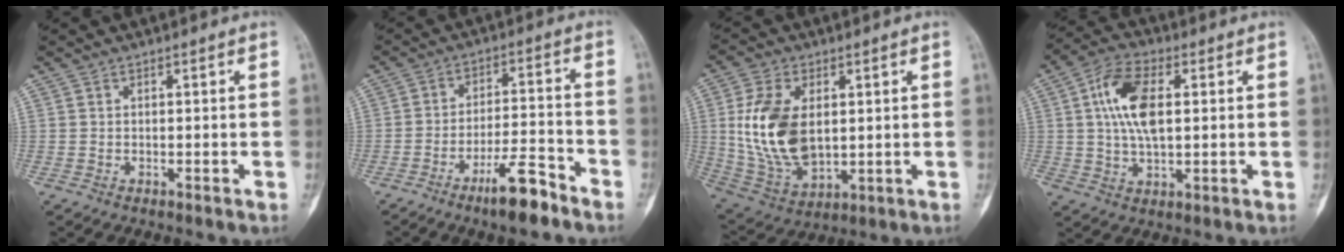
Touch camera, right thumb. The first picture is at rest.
{"total": 9.5, "force": [-6.7, 2.3, 6.4], "torque": [-0.107, 0.055, -0.112]}
{"total": 16.0, "force": [2.0, 9.8, 12.5], "torque": [-0.232, -0.010, 0.051]}
{"total": 10.9, "force": [2.0, 5.6, 9.1], "torque": [-0.168, 0.011, 0.033]}